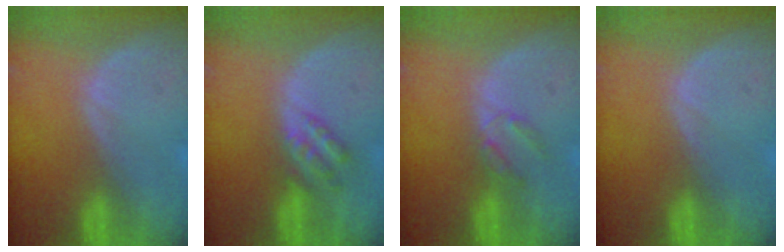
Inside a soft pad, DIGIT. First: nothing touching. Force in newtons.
{"total": 4.5, "press": 3.9, "slide": 2.2}
{"total": 2.5, "press": 2.5, "slide": 0.3}
{"total": 0.0}